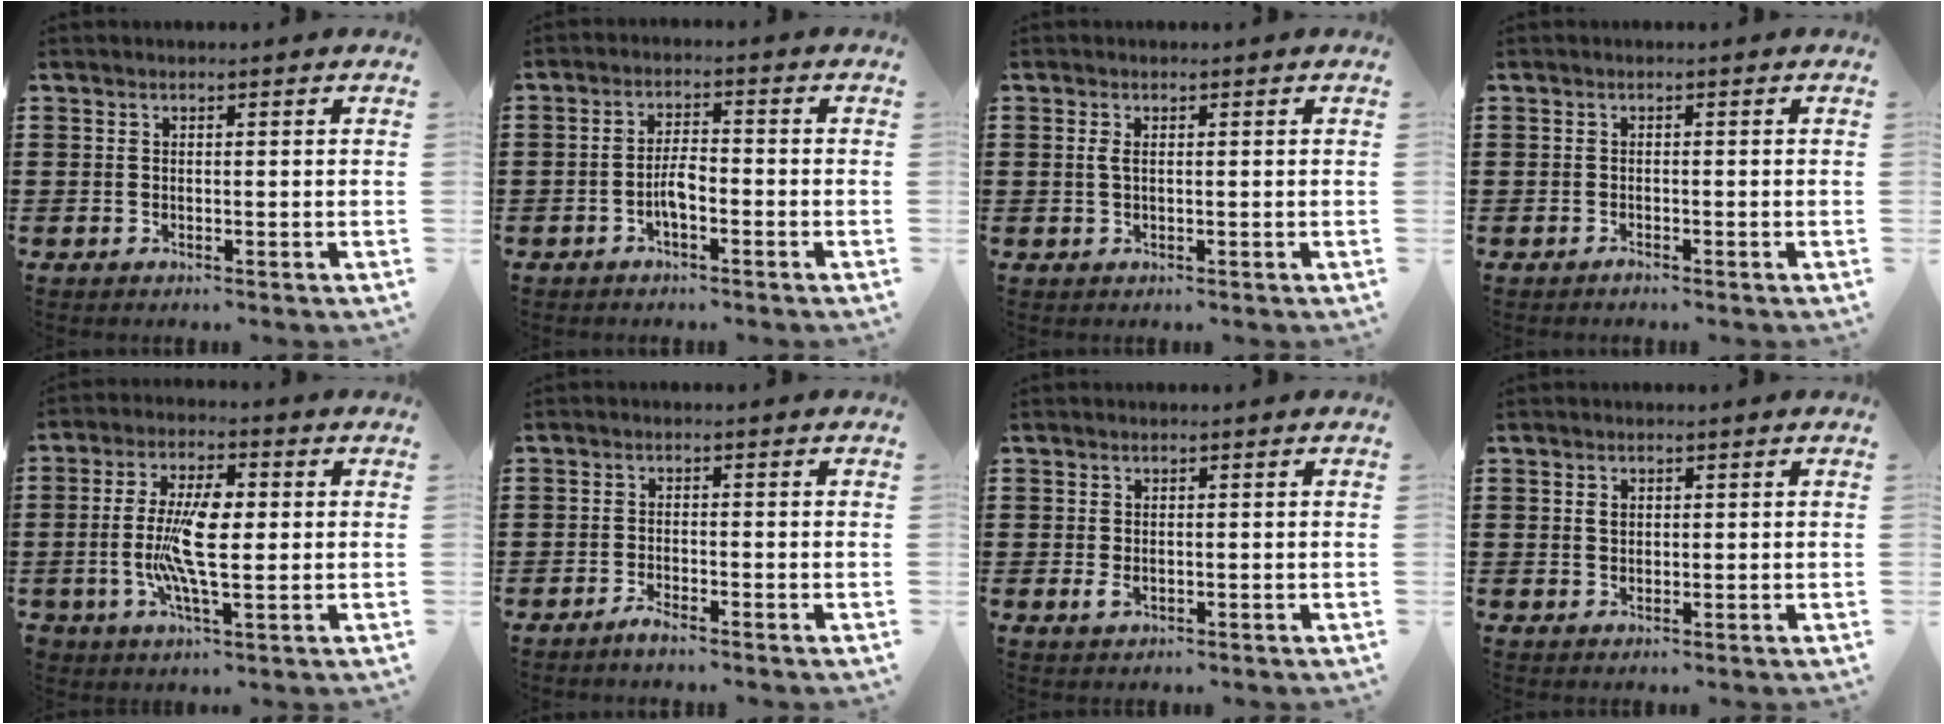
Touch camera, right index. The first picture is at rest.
{"total": 3.9, "force": [-1.6, 1.1, 3.4], "torque": [-0.073, 0.000, -0.033]}
{"total": 1.3, "force": [0.1, 0.4, 1.2], "torque": [-0.026, 0.002, 0.001]}
{"total": 0.8, "force": [-0.7, 0.1, 0.1], "torque": [-0.005, -0.002, -0.015]}
{"total": 8.9, "force": [-0.6, 3.4, 8.2], "torque": [-0.173, 0.002, -0.017]}
{"total": 1.8, "force": [-1.7, 0.0, 0.7], "torque": [-0.014, -0.002, -0.030]}
{"total": 1.3, "force": [-0.2, 0.8, 1.0], "torque": [-0.019, 0.000, -0.004]}
{"total": 1.3, "force": [0.4, 1.0, 0.8], "torque": [-0.018, 0.005, 0.008]}